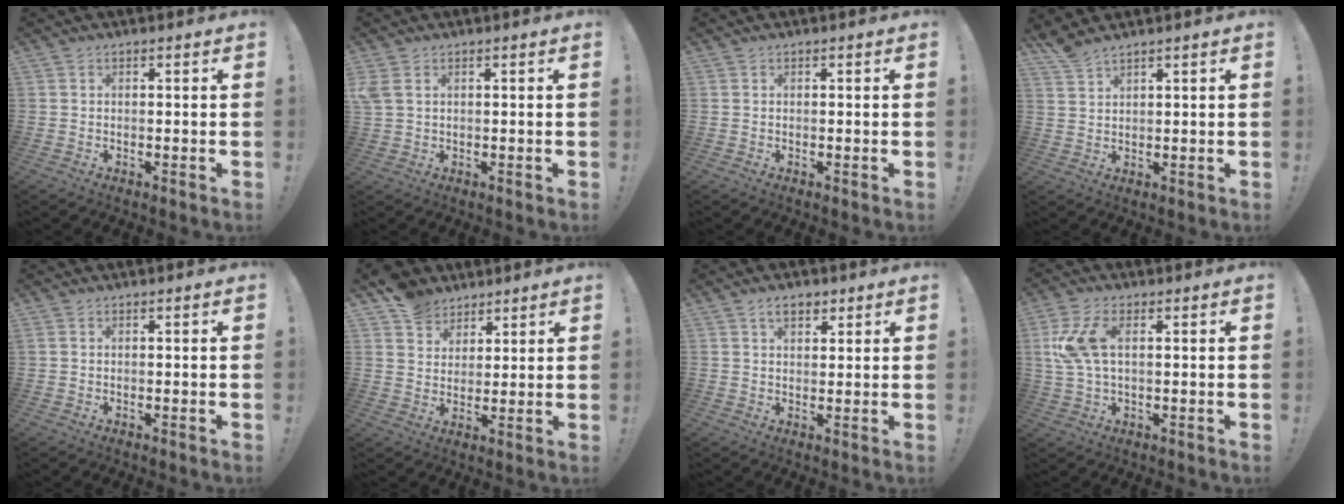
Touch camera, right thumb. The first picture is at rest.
{"total": 2.8, "force": [1.1, 1.1, 2.4], "torque": [-0.045, 0.001, 0.023]}
{"total": 0.0}
{"total": 3.7, "force": [3.3, 0.2, 1.5], "torque": [-0.031, -0.021, 0.061]}
{"total": 0.0}
{"total": 8.8, "force": [6.3, 5.9, 1.7], "torque": [-0.027, -0.042, 0.126]}
{"total": 4.8, "force": [2.7, 2.8, 2.7], "torque": [-0.038, -0.003, 0.048]}
{"total": 10.5, "force": [2.1, 5.2, 8.8], "torque": [-0.189, -0.001, 0.040]}